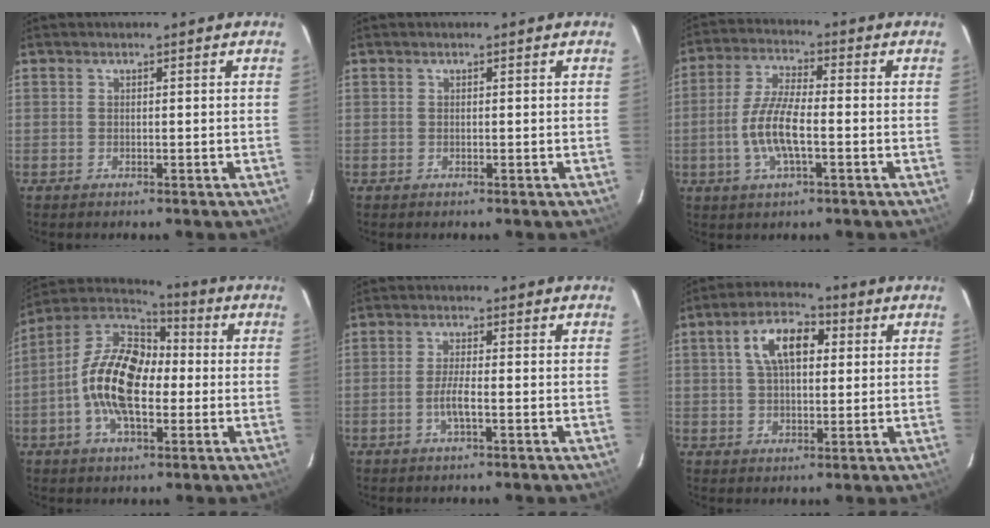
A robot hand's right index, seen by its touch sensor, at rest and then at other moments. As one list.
[{"total": 0.0}, {"total": 9.4, "force": [-2.3, 2.9, 8.6], "torque": [-0.180, 0.003, -0.048]}, {"total": 16.0, "force": [-2.2, 8.6, 13.3], "torque": [-0.259, 0.013, -0.051]}, {"total": 3.5, "force": [-1.2, 0.4, 3.2], "torque": [-0.066, -0.001, -0.024]}, {"total": 9.3, "force": [2.6, 5.0, 7.4], "torque": [-0.134, 0.027, 0.043]}]